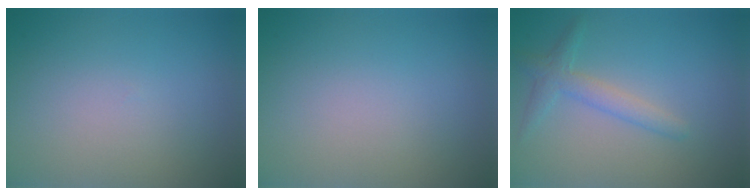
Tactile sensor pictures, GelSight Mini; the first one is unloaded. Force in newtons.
{"total": 0.0}
{"total": 2.2, "press": 2.2, "slide": 0.1}